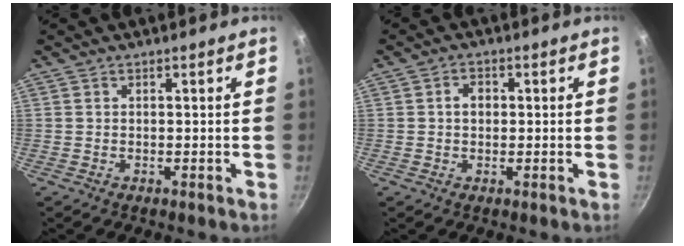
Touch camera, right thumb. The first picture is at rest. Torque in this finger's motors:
{"motor_torque": [0.17, 0.83, 0.52, -0.05, -0.01]}